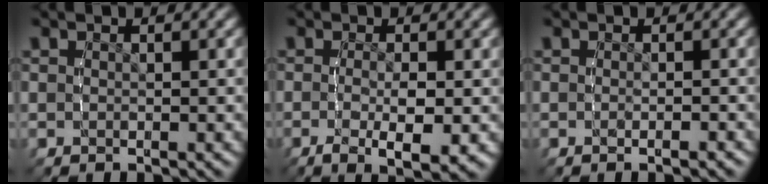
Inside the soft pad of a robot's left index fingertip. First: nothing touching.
{"total": 4.7, "force": [-1.2, 1.5, 4.3], "torque": [-0.063, -0.005, -0.017]}
{"total": 0.8, "force": [-0.4, 0.5, 0.5], "torque": [-0.007, 0.012, -0.012]}